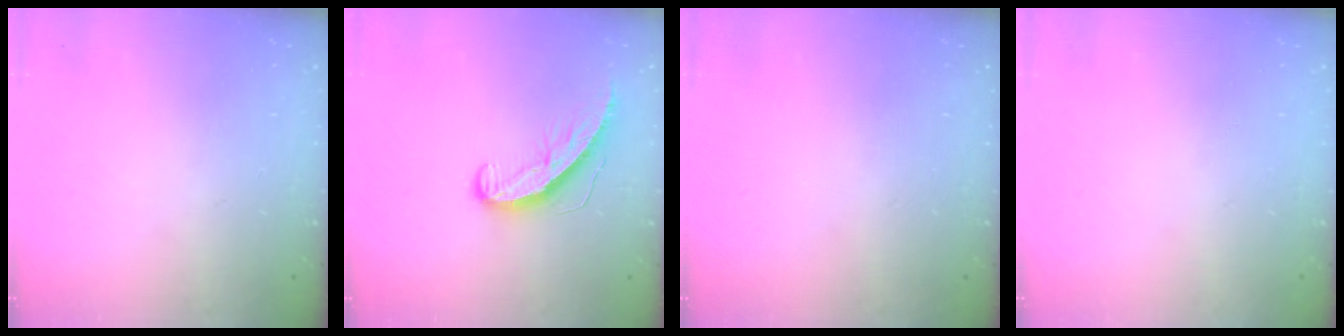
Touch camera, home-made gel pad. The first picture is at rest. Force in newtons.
{"total": 8.5, "press": 8.5, "slide": 0.1}
{"total": 0.0}
{"total": 0.0}